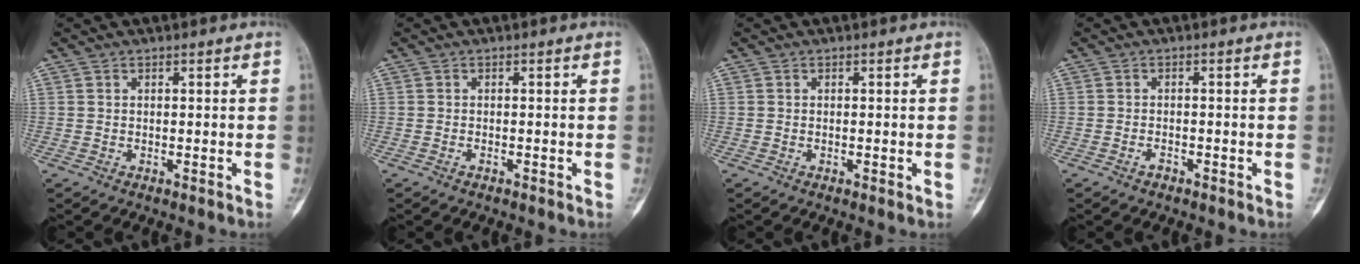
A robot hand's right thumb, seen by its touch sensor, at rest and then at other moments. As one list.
[{"total": 0.6, "force": [-0.4, 0.3, 0.3], "torque": [-0.008, 0.002, -0.008]}, {"total": 0.8, "force": [-0.2, 0.4, 0.7], "torque": [-0.010, -0.001, -0.003]}, {"total": 1.2, "force": [-0.9, 0.7, 0.5], "torque": [-0.011, 0.004, -0.015]}]